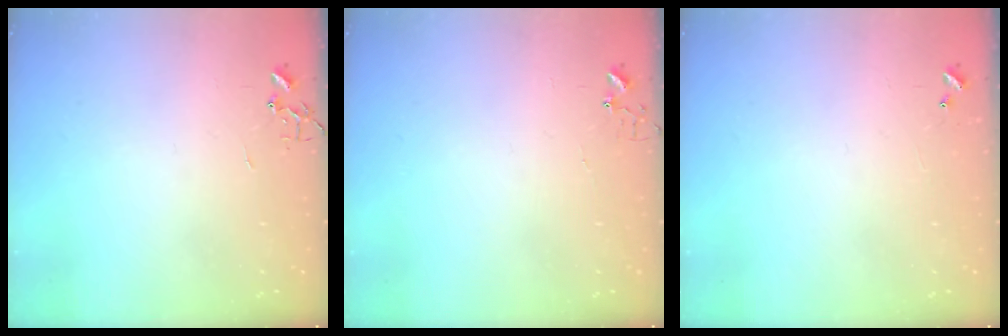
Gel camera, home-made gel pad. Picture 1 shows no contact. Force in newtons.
{"total": 3.6, "press": 3.6, "slide": 0.3}
{"total": 4.1, "press": 4.1, "slide": 0.5}